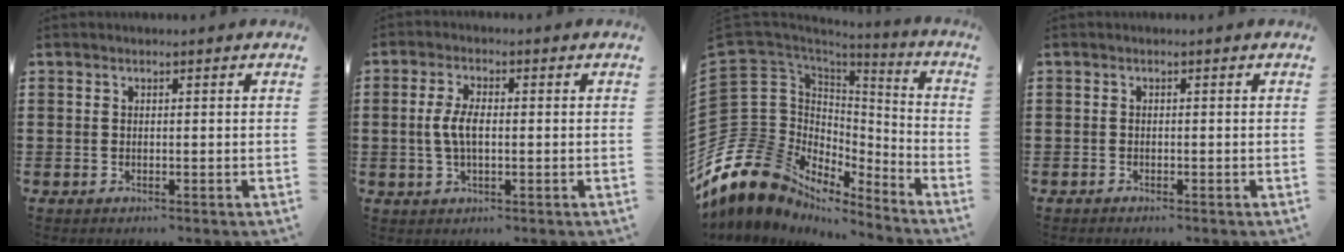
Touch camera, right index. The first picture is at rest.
{"total": 4.4, "force": [-0.2, 1.9, 4.0], "torque": [-0.098, -0.004, -0.011]}
{"total": 14.2, "force": [-7.3, 10.6, 5.9], "torque": [-0.185, -0.022, -0.132]}
{"total": 0.6, "force": [-0.6, 0.1, 0.1], "torque": [-0.003, -0.001, -0.013]}